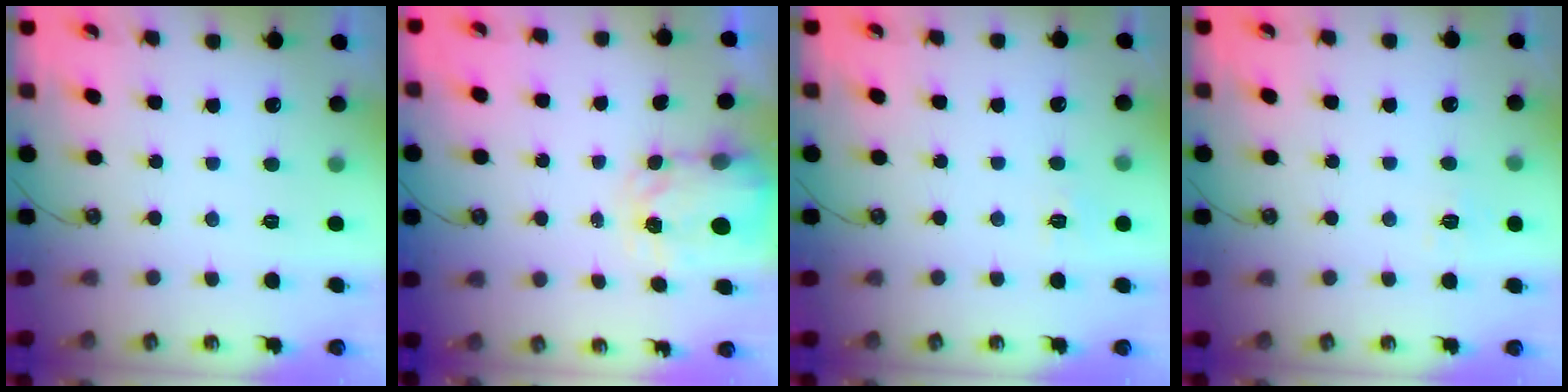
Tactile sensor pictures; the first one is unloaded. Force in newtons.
{"total": 3.5, "press": 3.5, "slide": 0.4}
{"total": 5.6, "press": 5.6, "slide": 0.7}
{"total": 5.5, "press": 5.5, "slide": 0.5}